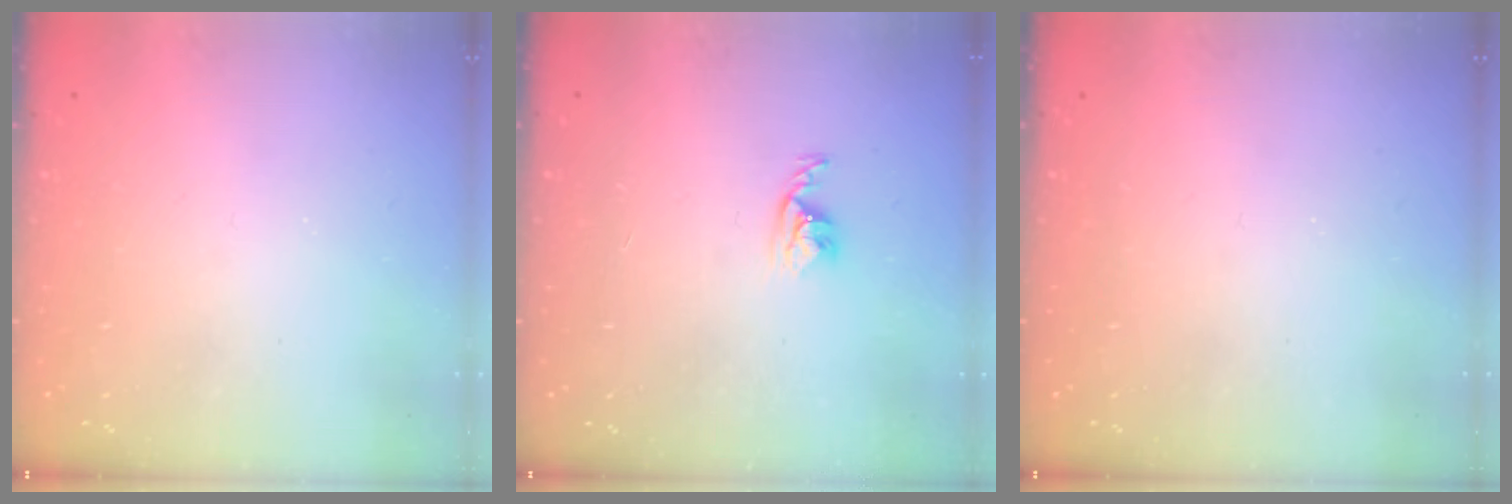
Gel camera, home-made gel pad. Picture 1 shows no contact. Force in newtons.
{"total": 3.3, "press": 3.2, "slide": 0.4}
{"total": 0.0}